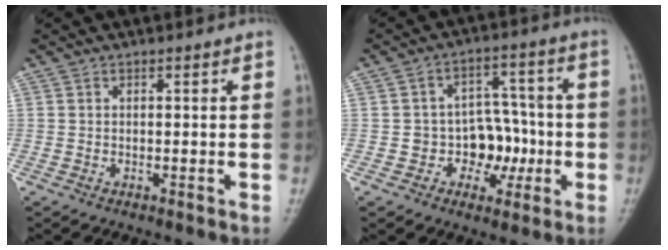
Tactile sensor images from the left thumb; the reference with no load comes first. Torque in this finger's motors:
{"motor_torque": [-0.18, 0.23, 0.25, 0.10, 0.00]}